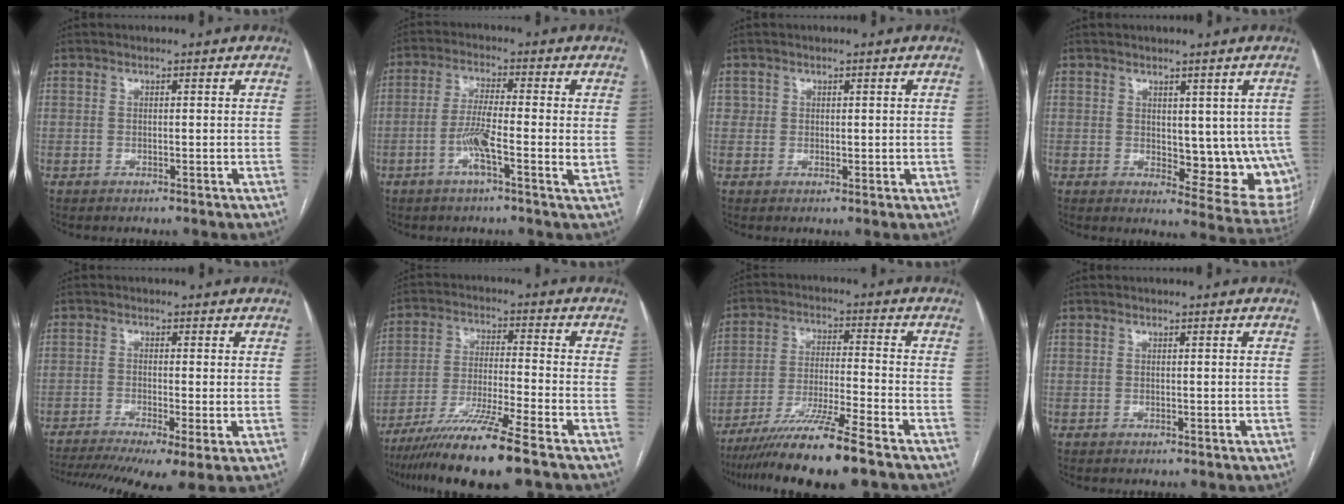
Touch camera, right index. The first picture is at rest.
{"total": 6.8, "force": [-1.7, 0.2, 6.6], "torque": [-0.126, -0.002, -0.038]}
{"total": 1.9, "force": [0.6, 1.7, 0.6], "torque": [-0.004, 0.000, 0.011]}
{"total": 11.2, "force": [0.5, 5.2, 9.9], "torque": [-0.105, -0.015, 0.017]}
{"total": 13.3, "force": [-8.6, 2.3, 9.9], "torque": [-0.175, -0.019, -0.133]}
{"total": 13.0, "force": [-9.4, -1.0, 9.0], "torque": [-0.166, -0.038, -0.165]}
{"total": 12.8, "force": [-9.7, -1.2, 8.3], "torque": [-0.146, -0.032, -0.167]}
{"total": 0.0}